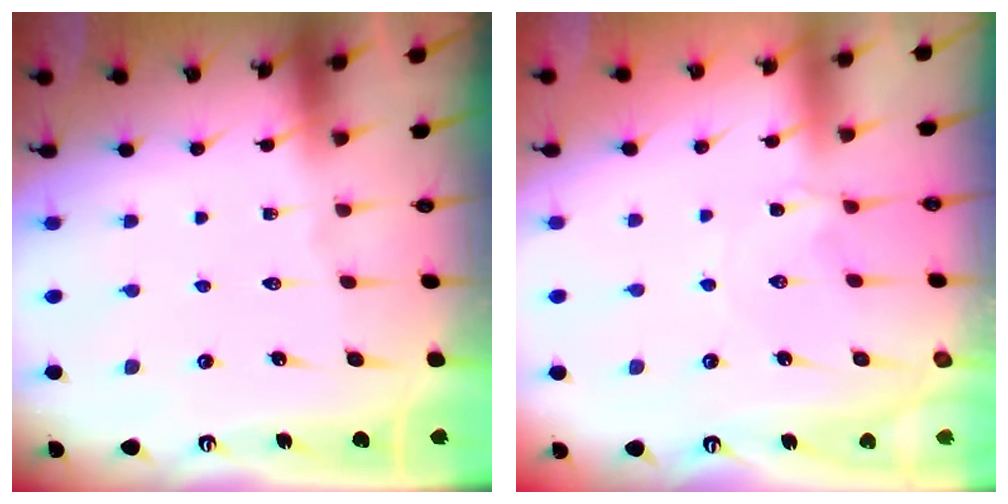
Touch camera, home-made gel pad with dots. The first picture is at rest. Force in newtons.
{"total": 2.4, "press": 2.4, "slide": 0.3}